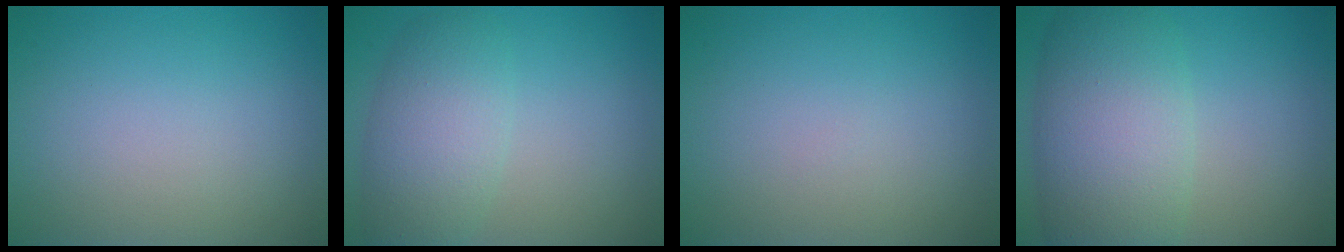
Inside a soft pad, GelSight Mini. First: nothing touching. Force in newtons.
{"total": 5.0, "press": 5.0, "slide": 0.0}
{"total": 0.0}
{"total": 8.2, "press": 8.2, "slide": 0.3}